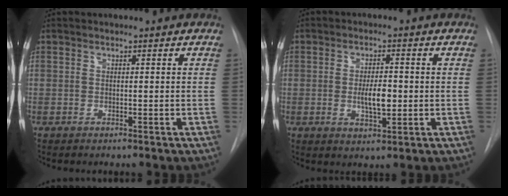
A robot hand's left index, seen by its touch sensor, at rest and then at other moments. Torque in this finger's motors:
{"motor_torque": [0.97, 0.11, 0.36, 0.09]}